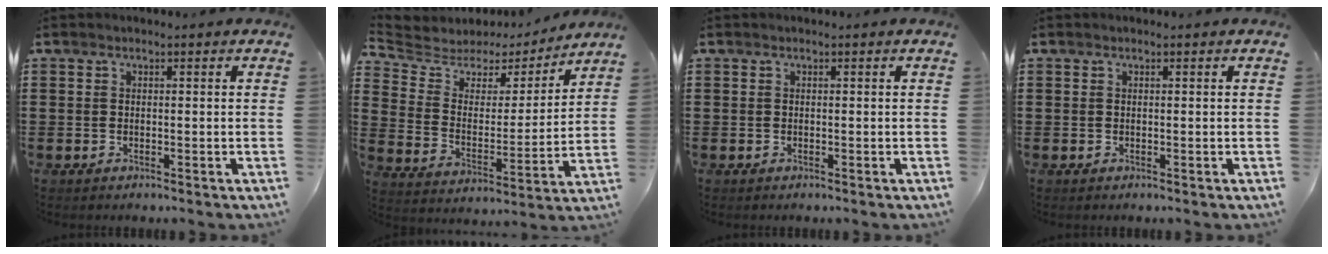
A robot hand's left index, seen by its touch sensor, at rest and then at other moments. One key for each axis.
{"total": 4.8, "fx": 4.0, "fy": 2.6, "fz": 0.7, "tx": -0.049, "ty": -0.027, "tz": 0.064}
{"total": 0.0}
{"total": 0.0}